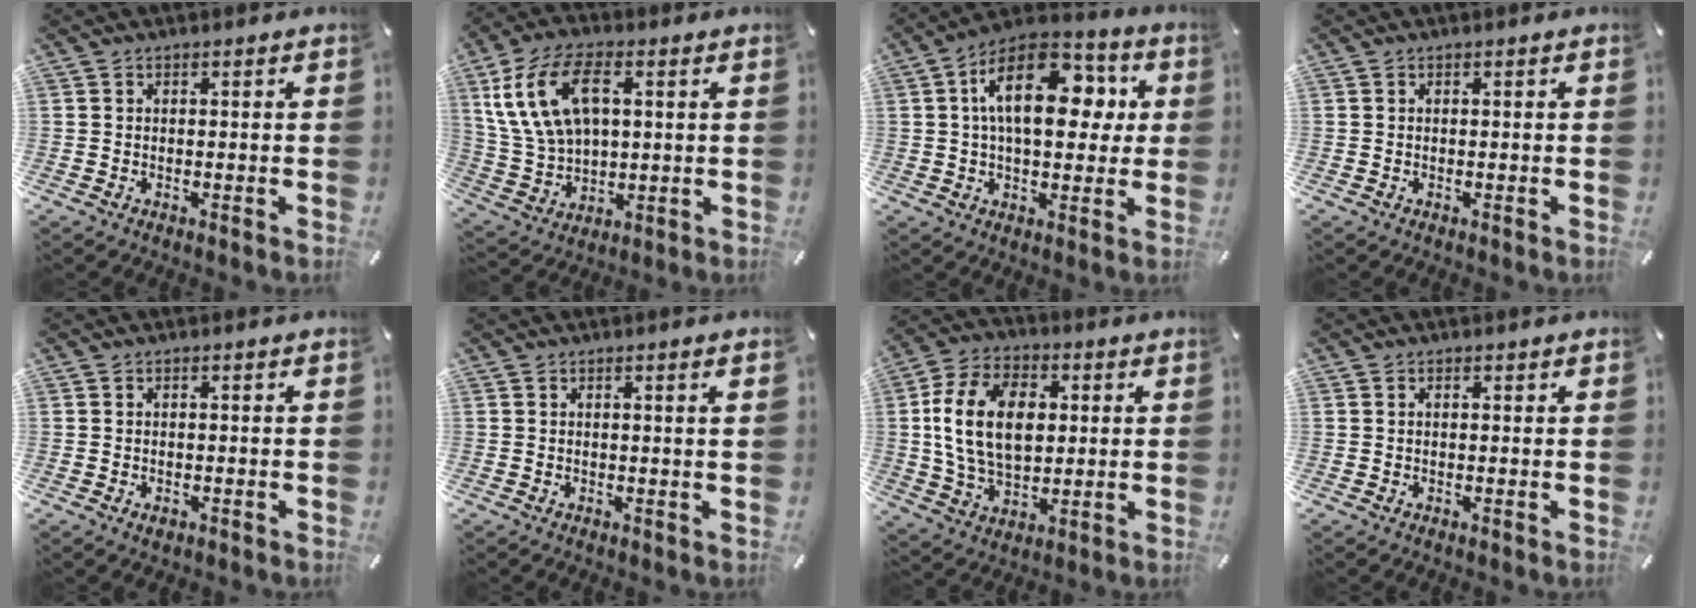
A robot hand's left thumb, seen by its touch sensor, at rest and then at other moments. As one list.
[{"total": 14.6, "force": [4.8, 9.1, 10.4], "torque": [-0.249, 0.010, 0.085]}, {"total": 17.9, "force": [4.5, 10.3, 14.0], "torque": [-0.233, -0.005, 0.076]}, {"total": 0.0}, {"total": 1.0, "force": [-0.4, 0.6, 0.7], "torque": [-0.012, 0.001, -0.008]}, {"total": 1.5, "force": [0.5, -0.1, 1.4], "torque": [-0.027, -0.003, 0.007]}, {"total": 16.1, "force": [2.3, 11.1, 11.5], "torque": [-0.243, 0.014, 0.038]}, {"total": 0.7, "force": [0.2, 0.4, 0.5], "torque": [-0.011, 0.003, 0.003]}]